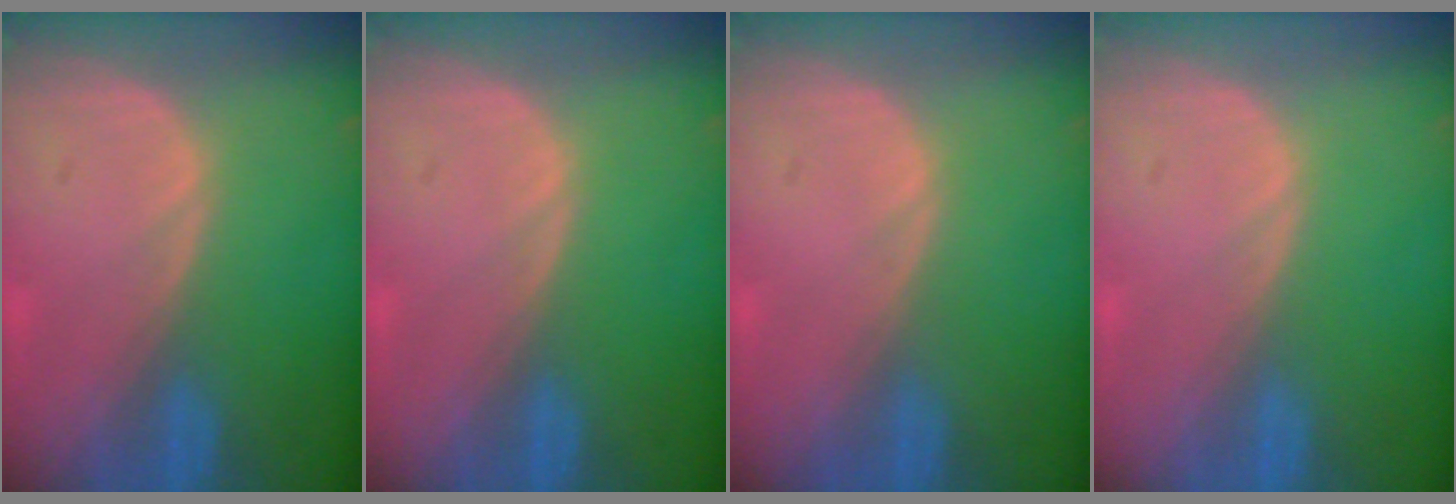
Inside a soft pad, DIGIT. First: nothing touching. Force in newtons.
{"total": 0.0}
{"total": 0.0}
{"total": 0.0}